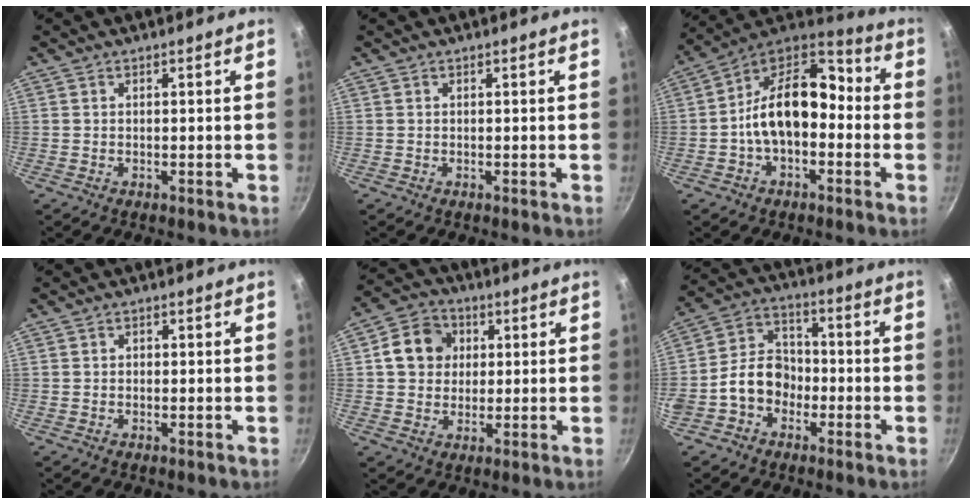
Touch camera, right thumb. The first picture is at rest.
{"total": 0.0}
{"total": 17.0, "force": [-2.0, 10.9, 12.9], "torque": [-0.186, 0.060, -0.051]}
{"total": 1.0, "force": [0.0, 0.9, 0.5], "torque": [-0.006, 0.006, 0.000]}
{"total": 9.4, "force": [2.0, 8.1, 4.3], "torque": [-0.045, 0.011, 0.022]}
{"total": 10.2, "force": [-3.1, 8.1, 5.3], "torque": [-0.054, 0.042, -0.068]}